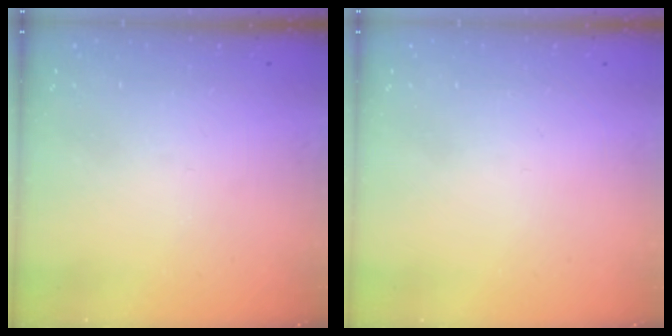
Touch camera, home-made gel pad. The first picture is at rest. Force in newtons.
{"total": 1.6, "press": 1.6, "slide": 0.1}